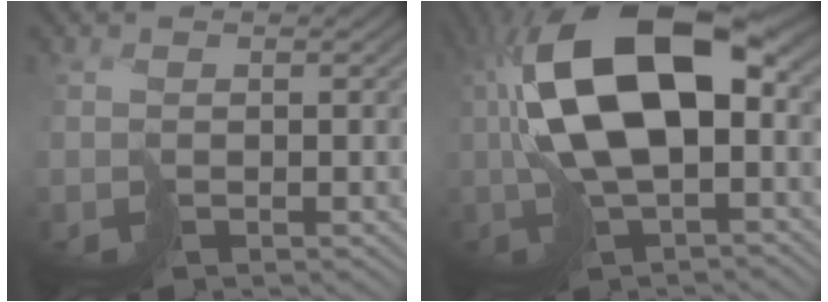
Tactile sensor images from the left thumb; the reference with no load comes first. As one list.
[{"total": 15.6, "force": [0.9, 7.2, 13.8], "torque": [-0.277, 0.011, 0.010]}]